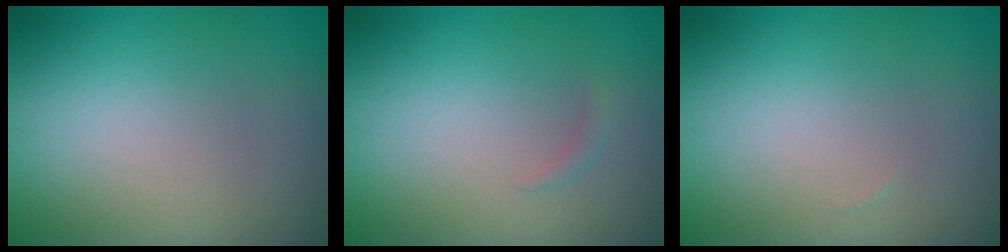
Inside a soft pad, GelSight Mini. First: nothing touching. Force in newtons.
{"total": 0.6, "press": 0.6, "slide": 0.1}
{"total": 0.0}